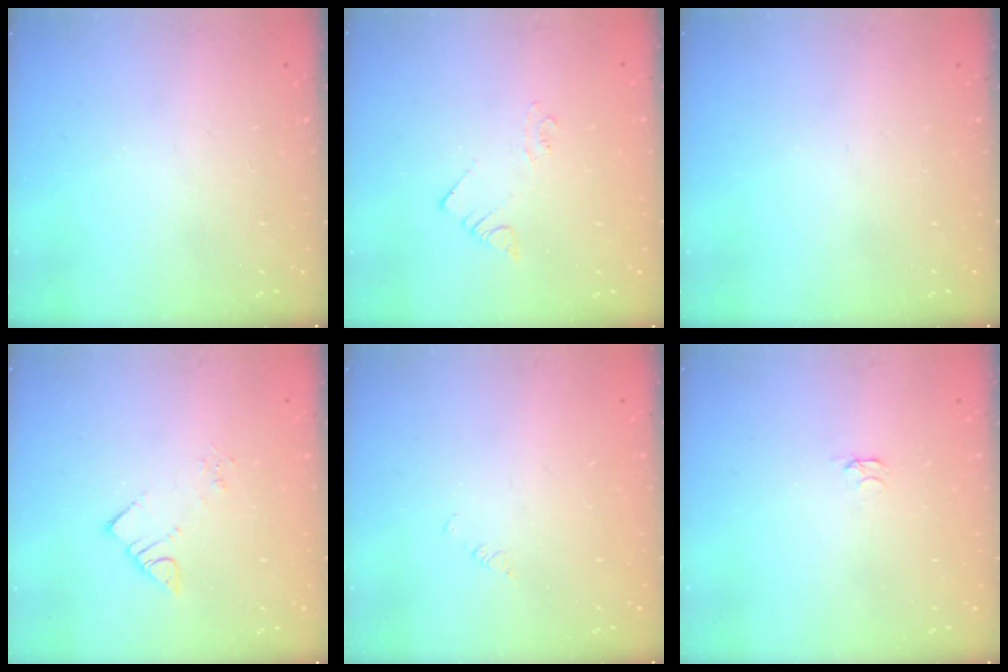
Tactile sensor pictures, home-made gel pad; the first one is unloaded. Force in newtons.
{"total": 1.9, "press": 1.9, "slide": 0.1}
{"total": 0.0}
{"total": 2.8, "press": 2.8, "slide": 0.1}
{"total": 1.1, "press": 1.1, "slide": 0.1}
{"total": 2.4, "press": 2.3, "slide": 0.4}